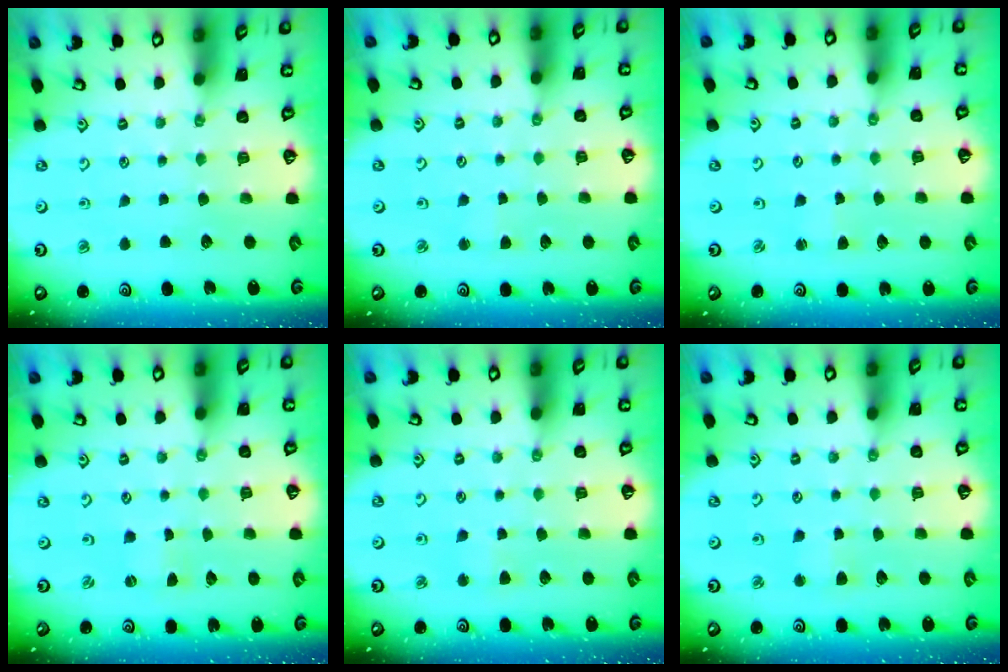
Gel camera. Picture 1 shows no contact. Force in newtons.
{"total": 2.2, "press": 2.2, "slide": 0.3}
{"total": 0.7, "press": 0.7, "slide": 0.1}
{"total": 0.0}
{"total": 2.0, "press": 2.0, "slide": 0.4}
{"total": 2.4, "press": 2.3, "slide": 0.5}